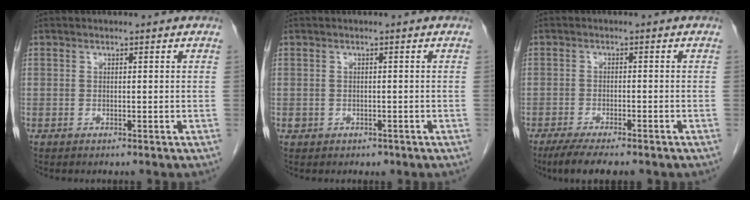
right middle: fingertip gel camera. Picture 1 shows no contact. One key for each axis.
{"total": 1.4, "fx": -0.6, "fy": 1.2, "fz": 0.4, "tx": -0.006, "ty": 0.004, "tz": -0.003}
{"total": 7.6, "fx": -5.9, "fy": 1.6, "fz": 4.5, "tx": -0.070, "ty": -0.014, "tz": -0.088}